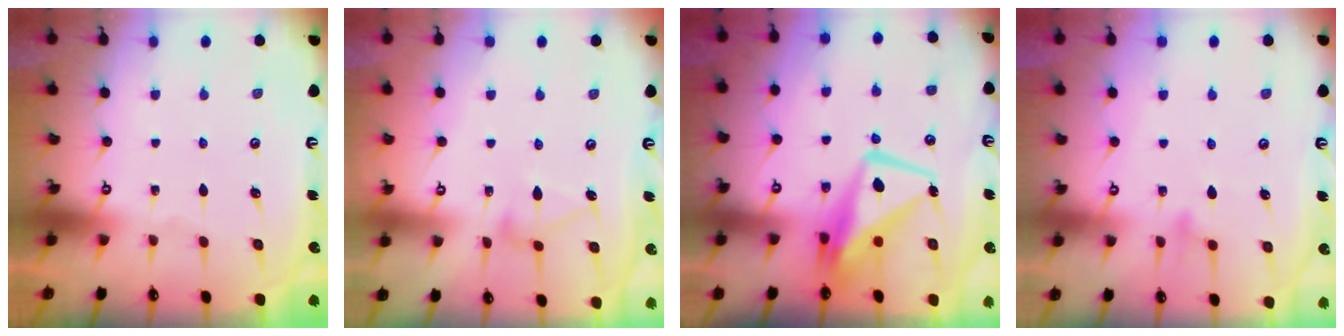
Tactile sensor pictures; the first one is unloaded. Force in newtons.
{"total": 8.9, "press": 8.9, "slide": 0.4}
{"total": 9.2, "press": 9.1, "slide": 1.4}
{"total": 8.5, "press": 8.5, "slide": 0.5}